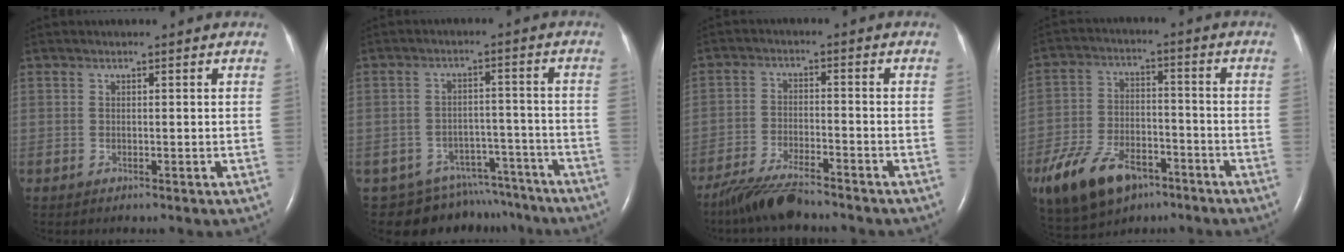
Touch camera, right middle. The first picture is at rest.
{"total": 11.4, "force": [-9.9, 5.6, 0.5], "torque": [0.005, 0.035, -0.123]}
{"total": 7.9, "force": [-6.8, 0.9, 3.8], "torque": [-0.077, -0.027, -0.124]}
{"total": 14.6, "force": [-9.0, 7.6, 8.6], "torque": [-0.177, 0.000, -0.152]}